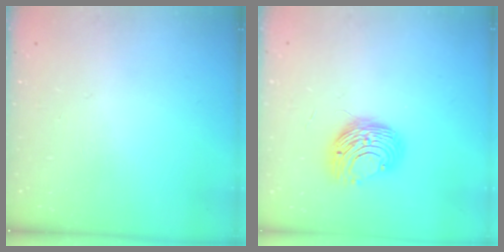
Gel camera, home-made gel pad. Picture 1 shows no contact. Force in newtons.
{"total": 9.7, "press": 9.7, "slide": 0.1}